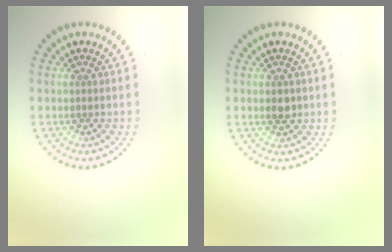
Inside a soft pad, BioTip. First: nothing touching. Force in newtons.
{"total": 1.2, "press": 1.2, "slide": 0.2}